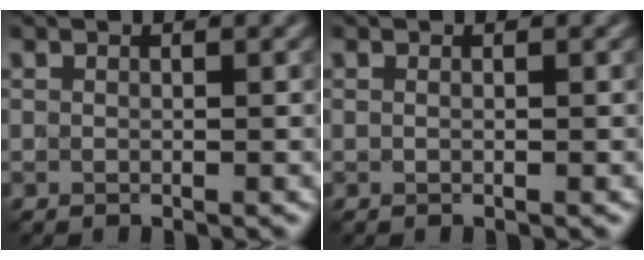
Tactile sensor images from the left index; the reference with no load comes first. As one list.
[{"total": 0.0}]